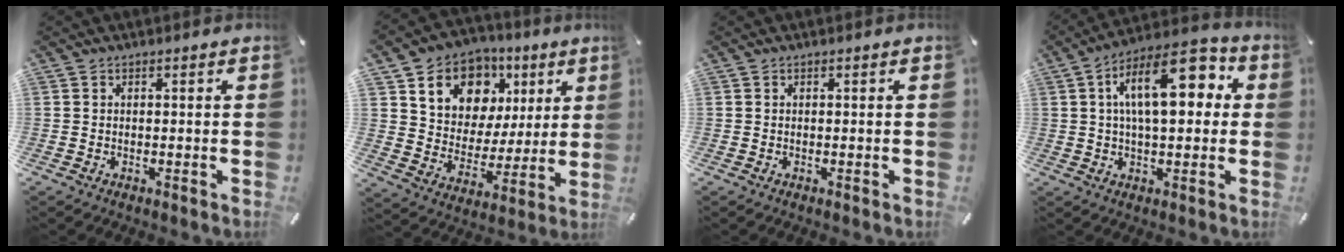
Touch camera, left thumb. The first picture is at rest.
{"total": 13.9, "force": [6.4, 11.5, 4.5], "torque": [-0.073, -0.036, 0.123]}
{"total": 0.0}
{"total": 16.0, "force": [4.1, 7.4, 13.6], "torque": [-0.203, 0.002, 0.068]}